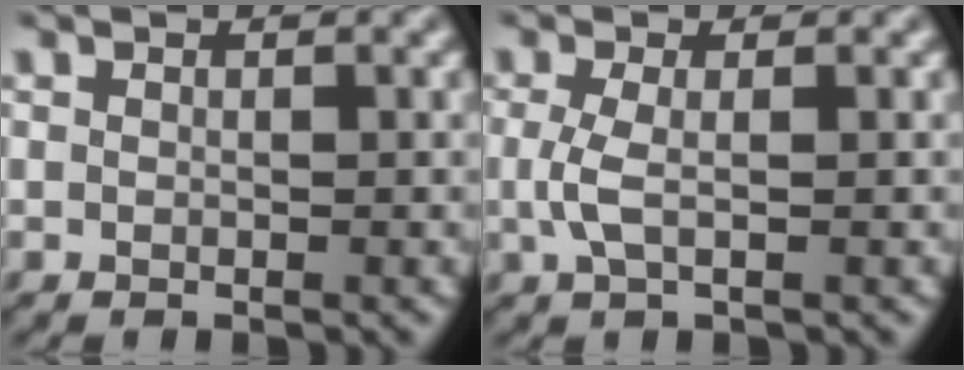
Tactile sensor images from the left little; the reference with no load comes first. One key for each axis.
{"total": 2.1, "fx": -0.2, "fy": 0.7, "fz": 2.0, "tx": -0.052, "ty": 0.000, "tz": -0.006}